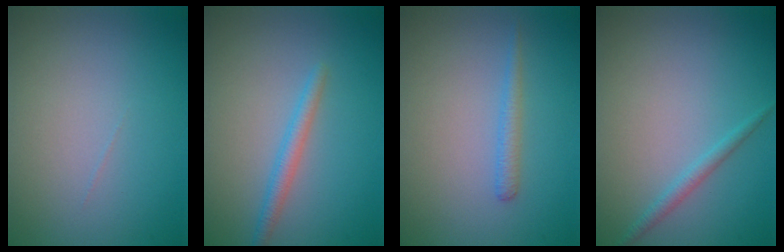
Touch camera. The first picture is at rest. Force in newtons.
{"total": 1.8, "press": 1.8, "slide": 0.0}
{"total": 1.3, "press": 1.3, "slide": 0.0}
{"total": 1.3, "press": 1.3, "slide": 0.0}